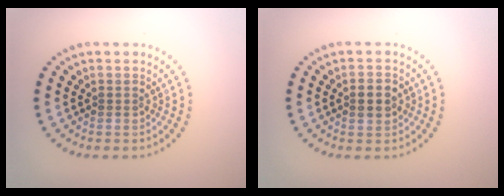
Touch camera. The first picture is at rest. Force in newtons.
{"total": 2.4, "press": 2.4, "slide": 0.1}